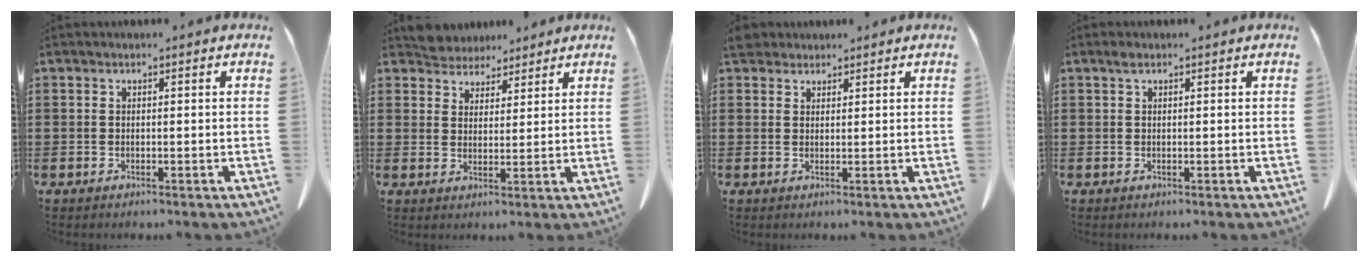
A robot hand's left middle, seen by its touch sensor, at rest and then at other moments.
{"total": 4.4, "force": [4.2, 1.5, -0.2], "torque": [-0.013, -0.012, 0.081]}
{"total": 2.9, "force": [2.6, 1.2, 0.9], "torque": [-0.026, 0.002, 0.050]}
{"total": 0.6, "force": [0.3, 0.2, 0.4], "torque": [-0.011, 0.001, 0.007]}